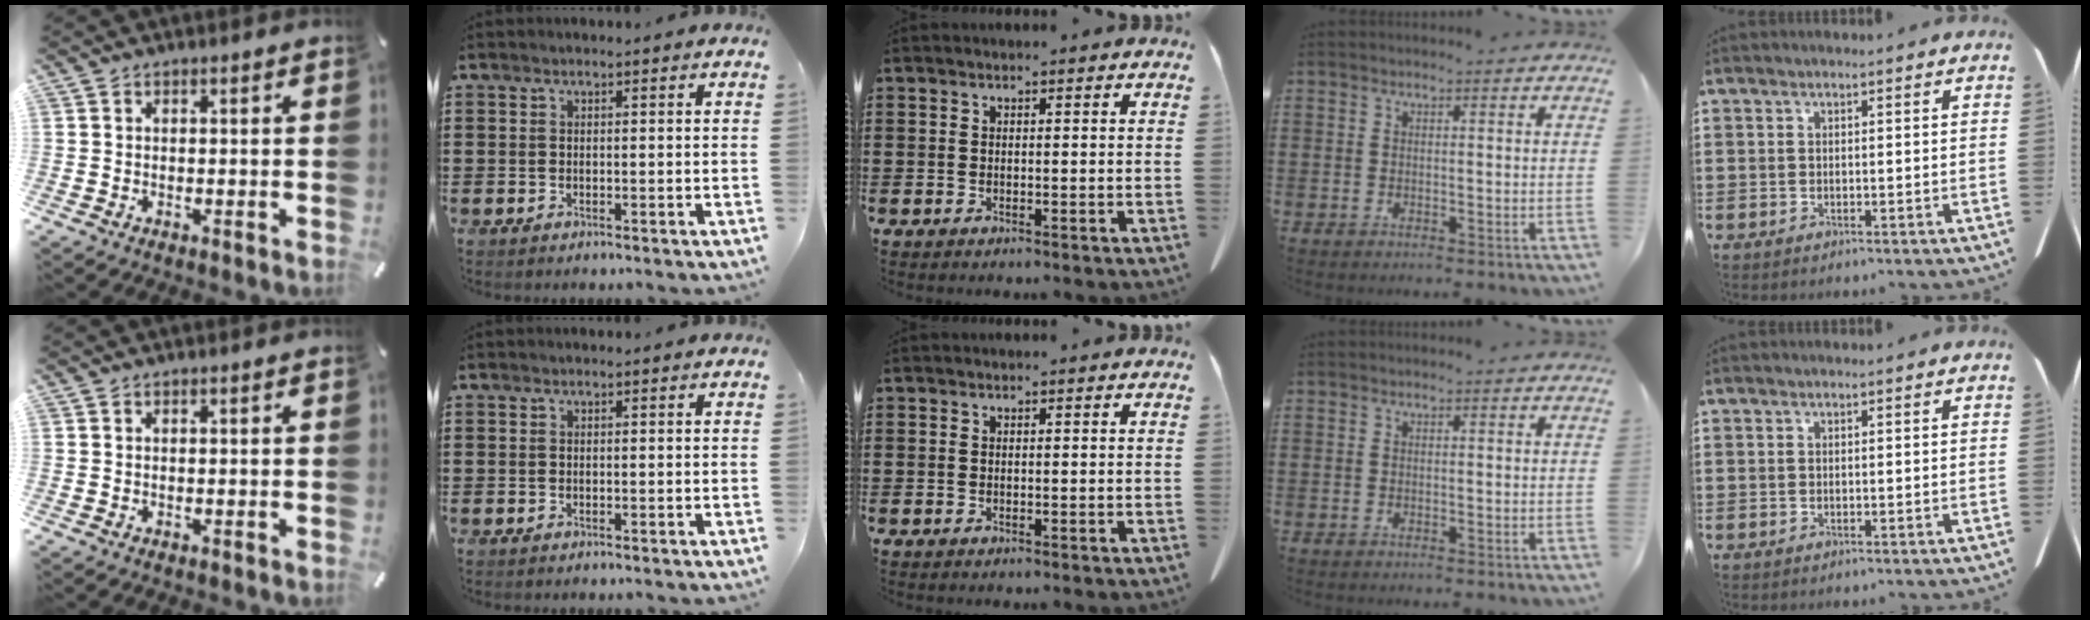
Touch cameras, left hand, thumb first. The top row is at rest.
{}